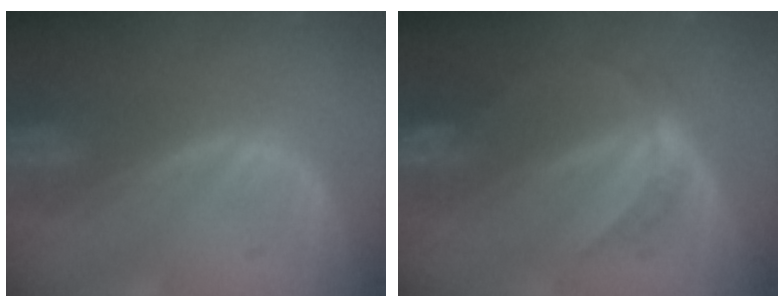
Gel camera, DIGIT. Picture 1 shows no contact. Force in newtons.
{"total": 4.8, "press": 4.3, "slide": 2.1}